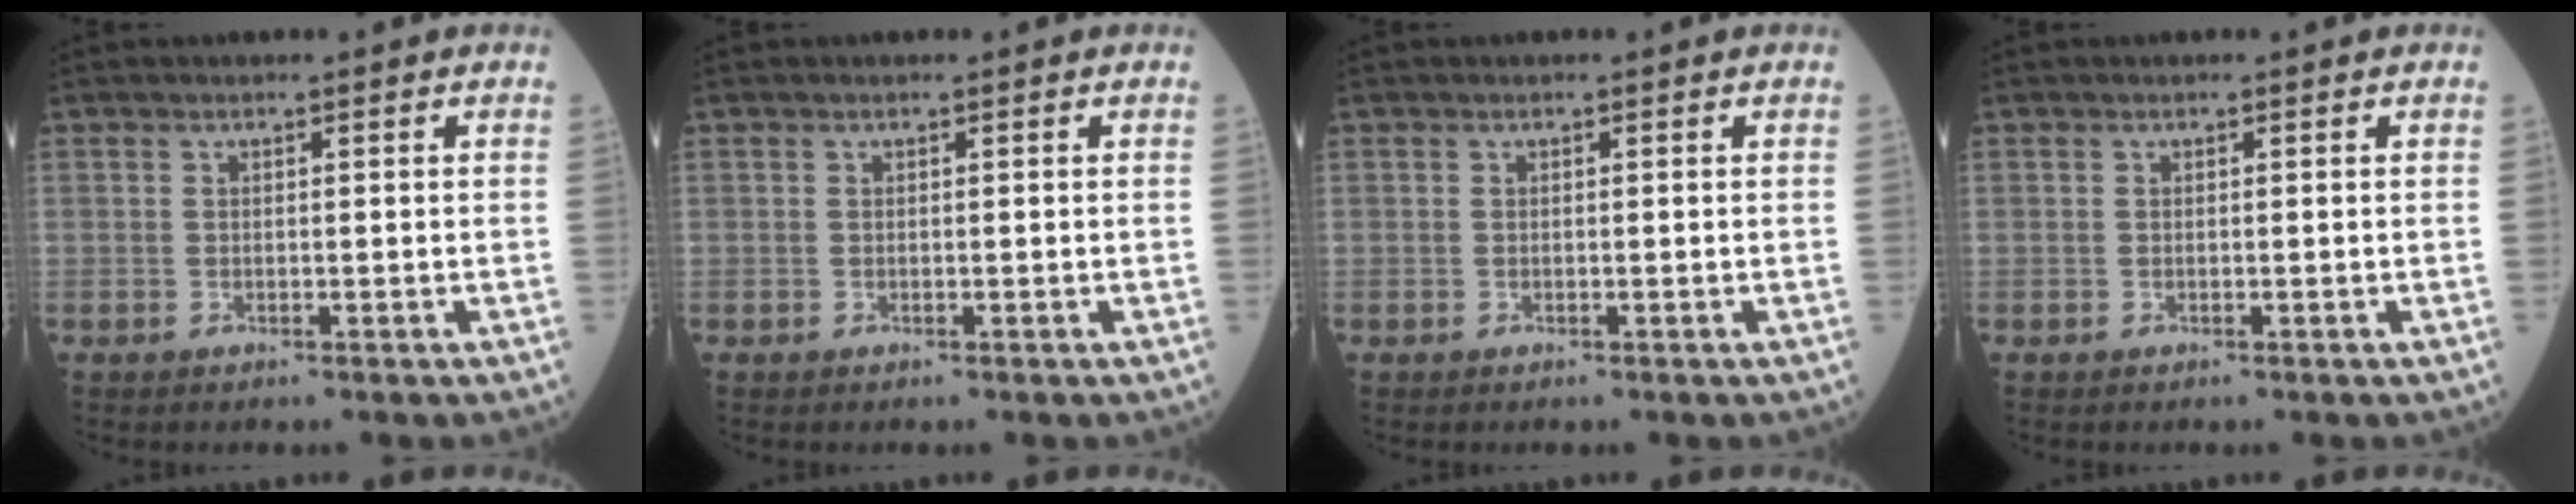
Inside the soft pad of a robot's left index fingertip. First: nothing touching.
{"total": 0.0}
{"total": 0.0}
{"total": 0.0}